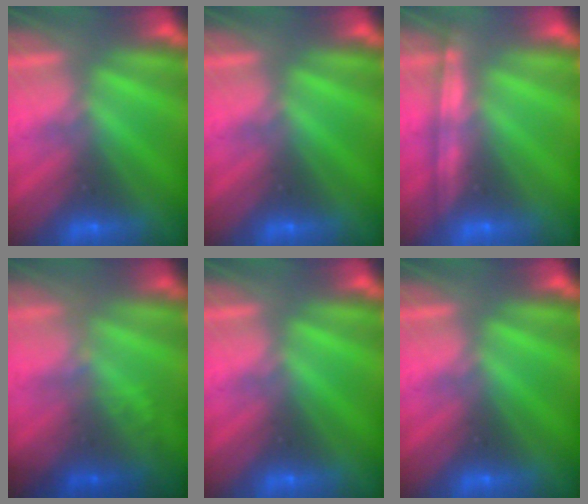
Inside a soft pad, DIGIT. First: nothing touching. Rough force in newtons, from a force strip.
{"total": 0.0}
{"total": 1.2}
{"total": 1.9}
{"total": 0.0}
{"total": 0.0}